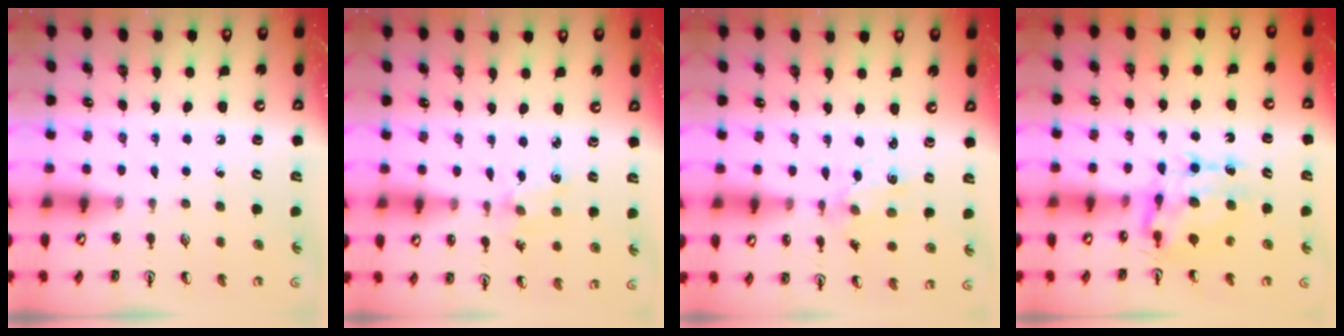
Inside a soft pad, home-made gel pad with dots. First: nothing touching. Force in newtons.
{"total": 1.6, "press": 1.5, "slide": 0.5}
{"total": 2.6, "press": 2.5, "slide": 0.4}
{"total": 7.7, "press": 7.7, "slide": 0.6}